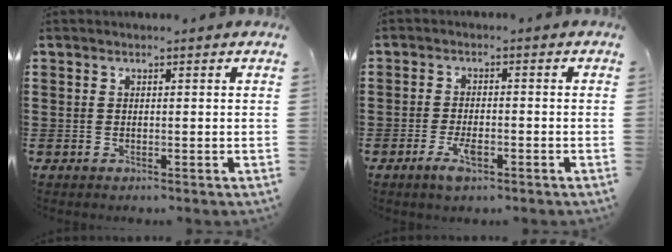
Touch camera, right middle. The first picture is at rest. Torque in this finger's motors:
{"motor_torque": [0.73, 0.77, 0.00, 0.00]}